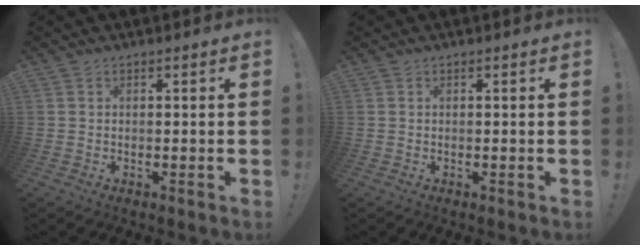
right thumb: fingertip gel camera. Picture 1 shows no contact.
{"total": 0.0}